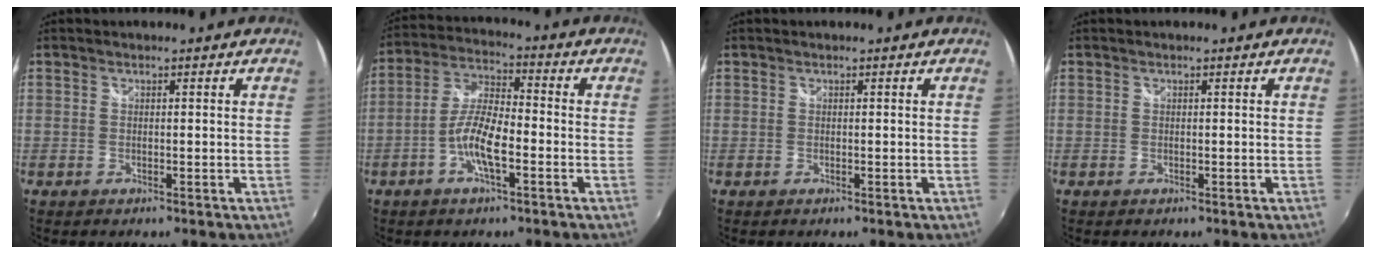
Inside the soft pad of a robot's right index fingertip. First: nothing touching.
{"total": 8.7, "force": [-3.4, 2.4, 7.7], "torque": [-0.164, 0.007, -0.066]}
{"total": 0.0}
{"total": 0.0}